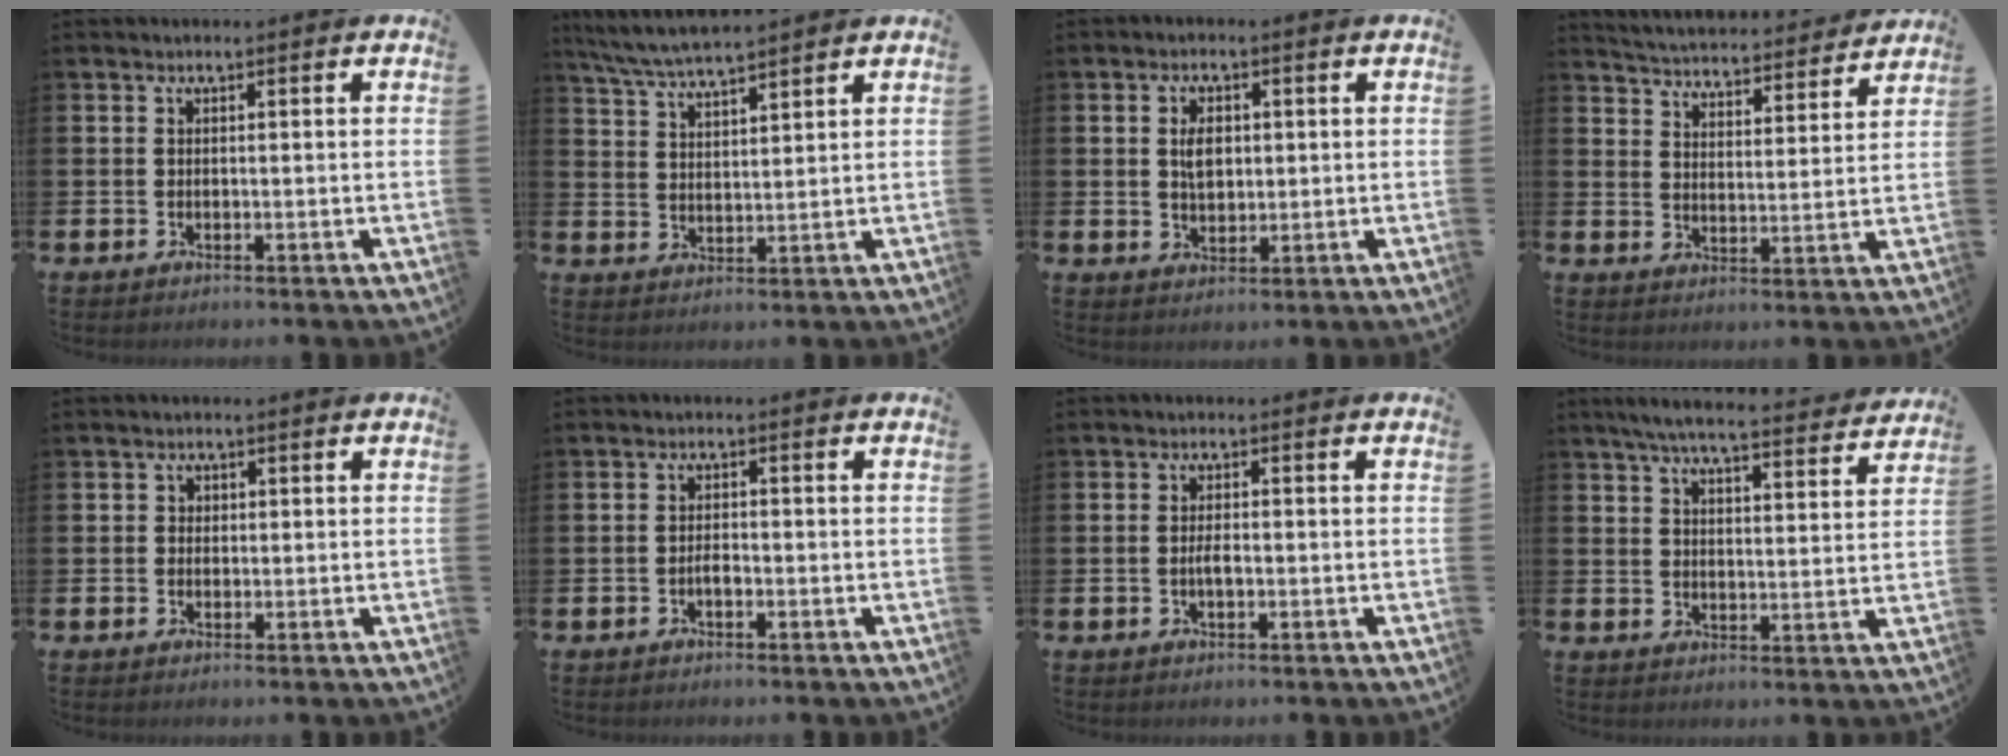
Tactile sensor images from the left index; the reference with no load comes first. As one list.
[{"total": 5.6, "force": [5.4, 0.2, 1.6], "torque": [-0.052, -0.022, 0.098]}, {"total": 3.4, "force": [0.8, 2.1, 2.5], "torque": [-0.036, 0.002, 0.010]}, {"total": 4.8, "force": [4.8, 0.5, 0.1], "torque": [-0.019, -0.046, 0.080]}, {"total": 1.1, "force": [0.2, 1.1, 0.3], "torque": [0.002, 0.004, 0.001]}, {"total": 1.5, "force": [-0.6, 0.7, 1.2], "torque": [-0.022, 0.001, -0.013]}, {"total": 1.8, "force": [-0.3, 0.7, 1.6], "torque": [-0.029, 0.001, -0.007]}, {"total": 6.3, "force": [5.9, 0.4, 2.2], "torque": [-0.052, -0.036, 0.101]}]